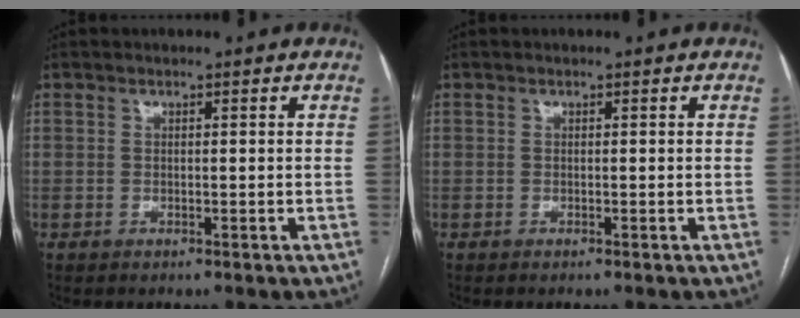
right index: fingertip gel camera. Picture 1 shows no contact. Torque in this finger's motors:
{"motor_torque": [-0.03, -0.01, 0.00, 0.01]}